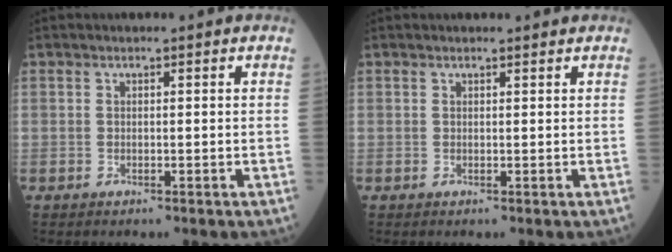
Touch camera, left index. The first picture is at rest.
{"total": 0.8, "force": [0.8, 0.1, -0.1], "torque": [-0.008, -0.001, 0.010]}